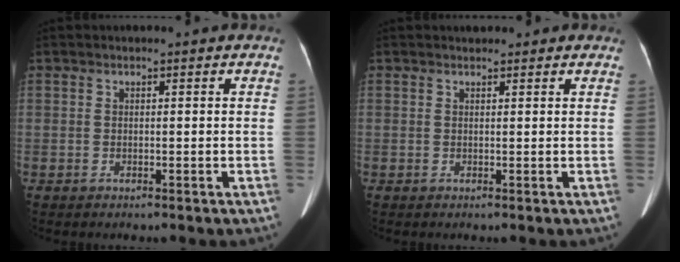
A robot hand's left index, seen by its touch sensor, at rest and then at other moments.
{"total": 1.5, "force": [1.1, 0.9, 0.1], "torque": [0.003, 0.016, 0.013]}